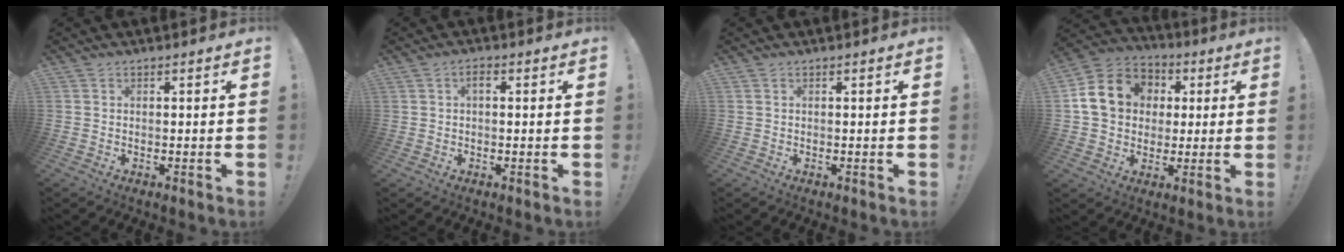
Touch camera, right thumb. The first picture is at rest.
{"total": 2.6, "force": [0.5, 2.2, 1.3], "torque": [-0.013, -0.002, 0.005]}
{"total": 0.0}
{"total": 15.7, "force": [2.9, 13.2, 8.0], "torque": [-0.119, 0.008, 0.065]}